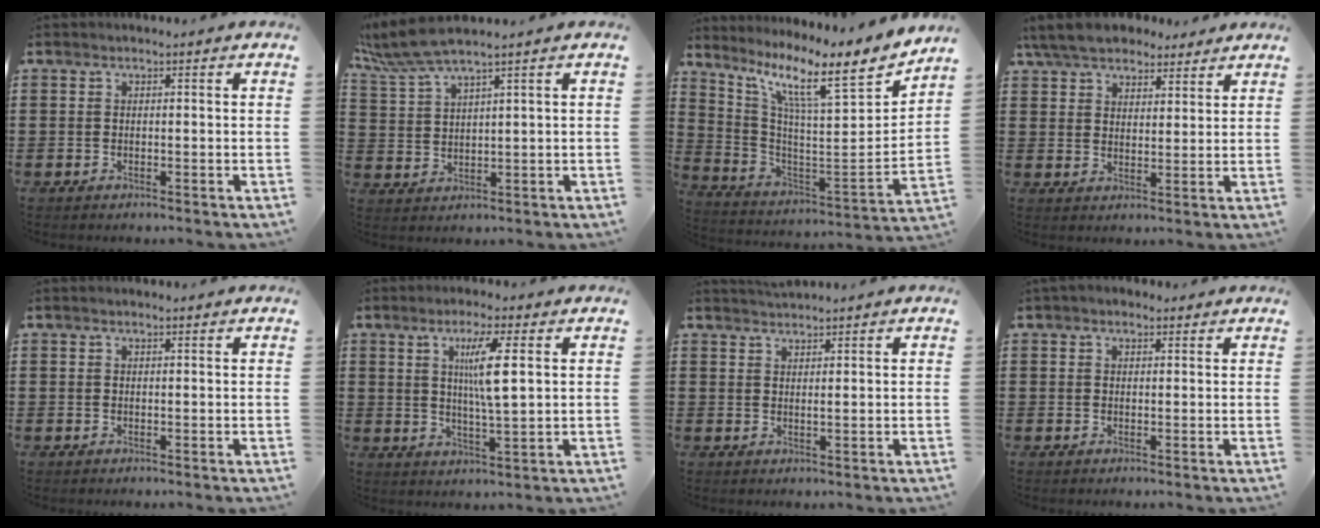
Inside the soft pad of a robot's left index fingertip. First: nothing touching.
{"total": 5.5, "force": [4.3, 0.5, 3.4], "torque": [-0.089, -0.013, 0.073]}
{"total": 10.9, "force": [7.7, 1.2, 7.7], "torque": [-0.158, -0.067, 0.113]}
{"total": 6.8, "force": [6.0, 2.3, 2.2], "torque": [-0.067, -0.007, 0.113]}
{"total": 0.6, "force": [0.5, 0.1, 0.4], "torque": [-0.009, 0.000, 0.009]}
{"total": 6.9, "force": [2.3, 0.8, 6.5], "torque": [-0.124, 0.000, 0.032]}
{"total": 1.6, "force": [1.6, 0.0, 0.4], "torque": [-0.009, 0.001, 0.031]}
{"total": 1.7, "force": [1.3, 1.1, 0.4], "torque": [-0.012, 0.007, 0.026]}